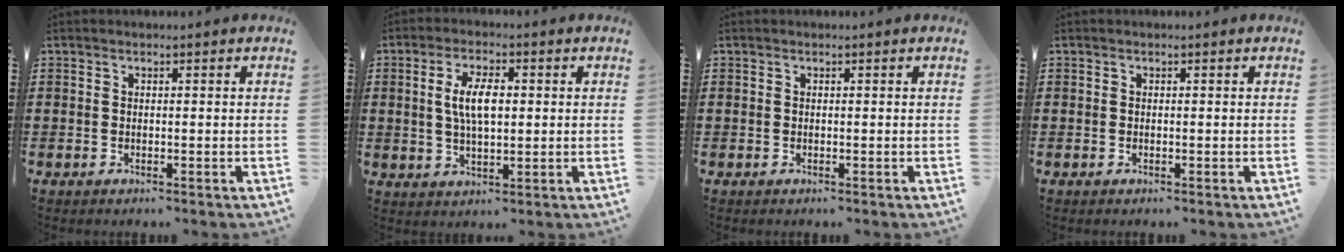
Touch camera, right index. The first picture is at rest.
{"total": 6.2, "force": [0.7, 2.4, 5.6], "torque": [-0.118, 0.007, 0.007]}
{"total": 0.0}
{"total": 0.0}